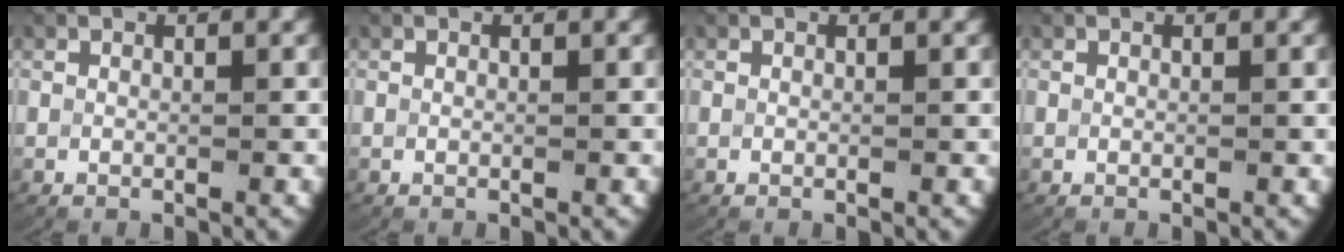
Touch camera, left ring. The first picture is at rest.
{"total": 0.0}
{"total": 0.0}
{"total": 0.0}